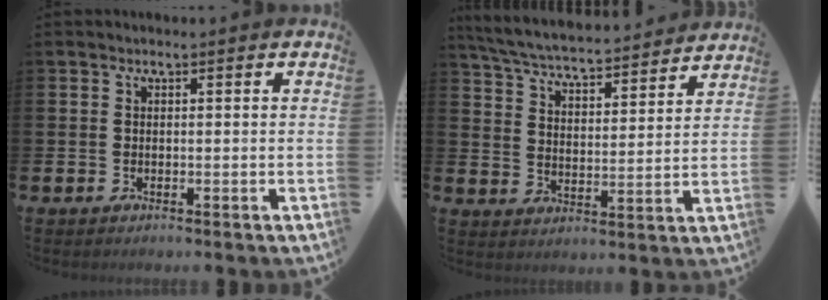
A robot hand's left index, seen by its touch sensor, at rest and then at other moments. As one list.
[{"total": 5.9, "force": [5.7, 0.5, 1.3], "torque": [-0.054, -0.048, 0.096]}]